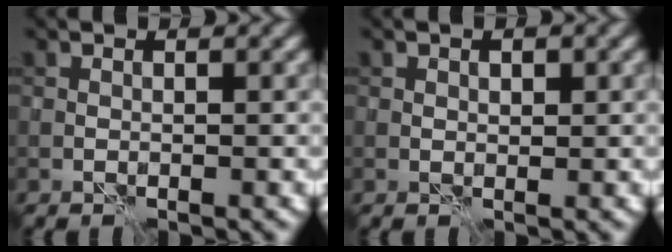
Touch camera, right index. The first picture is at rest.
{"total": 1.0, "force": [0.5, 0.6, 0.6], "torque": [-0.008, 0.000, 0.007]}